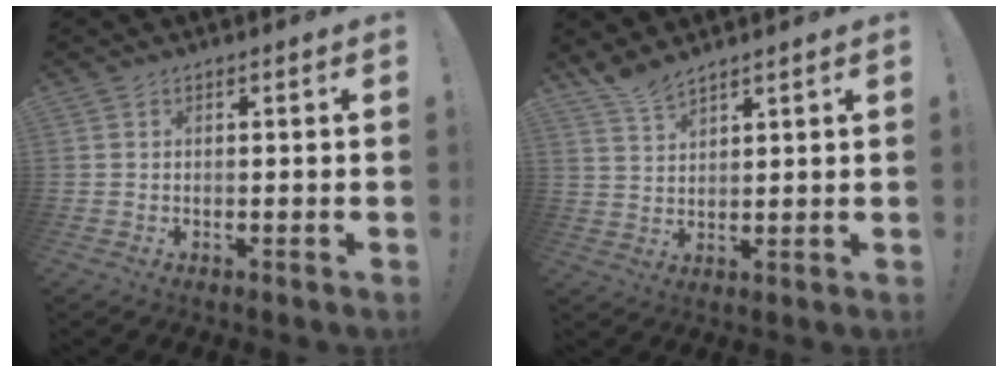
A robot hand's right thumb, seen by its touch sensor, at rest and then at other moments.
{"total": 4.9, "force": [4.5, 0.8, 1.8], "torque": [-0.034, -0.031, 0.082]}